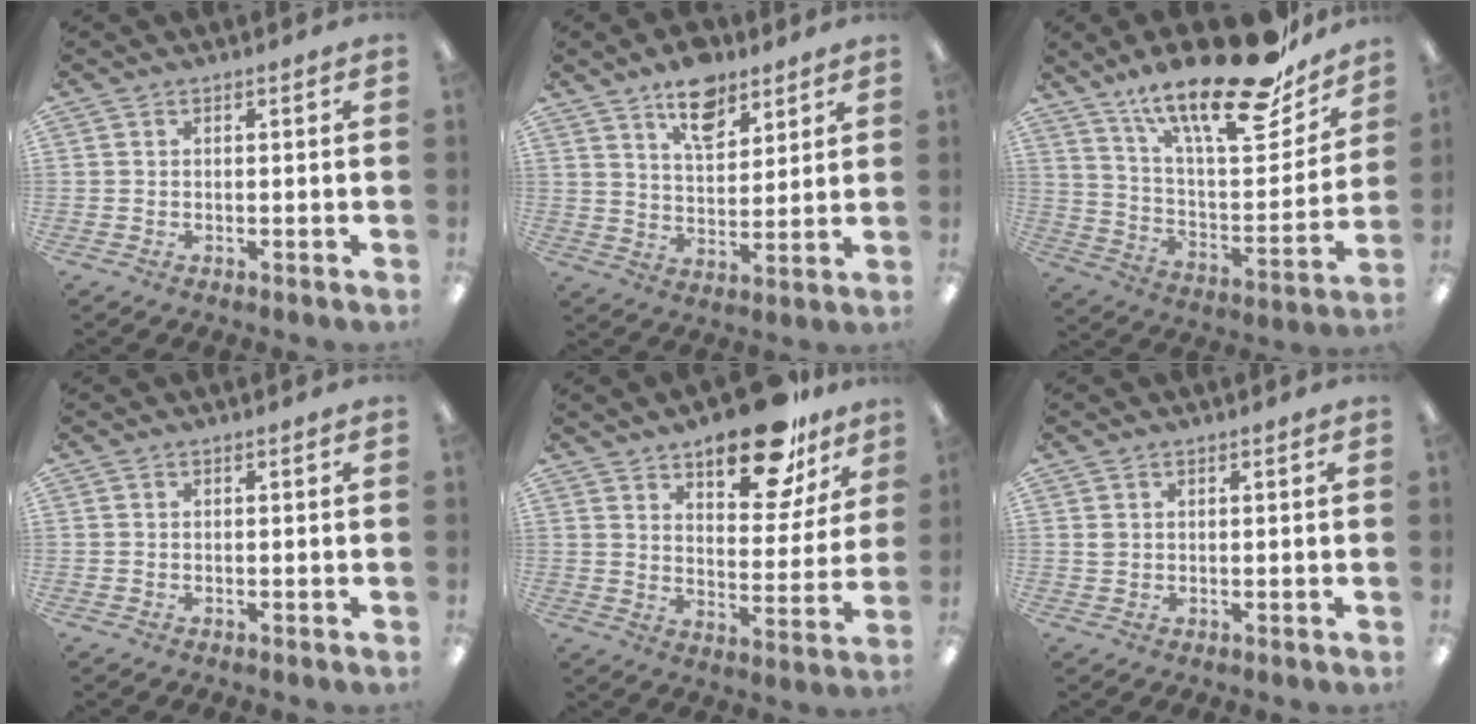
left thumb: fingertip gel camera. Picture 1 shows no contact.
{"total": 10.9, "force": [7.8, 5.6, 5.2], "torque": [-0.068, -0.038, 0.137]}
{"total": 25.8, "force": [18.4, 7.7, 16.3], "torque": [-0.247, -0.118, 0.302]}
{"total": 0.0}
{"total": 17.7, "force": [12.9, 7.1, 9.9], "torque": [-0.132, -0.073, 0.214]}
{"total": 1.1, "force": [0.7, 0.8, 0.4], "torque": [-0.009, 0.003, 0.013]}